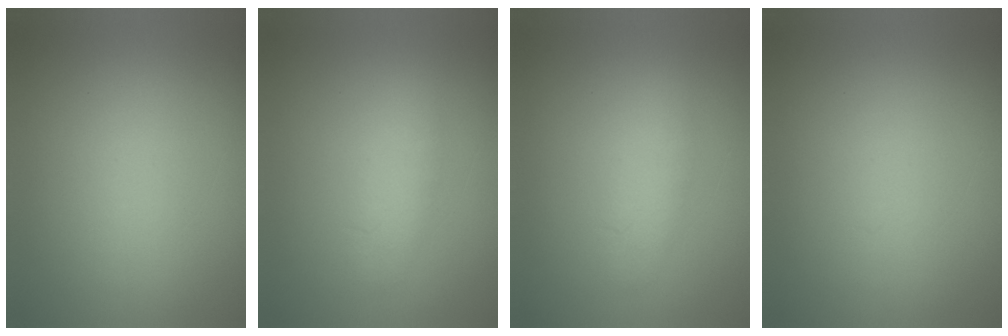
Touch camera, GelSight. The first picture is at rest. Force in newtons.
{"total": 2.3}
{"total": 2.4}
{"total": 0.0}